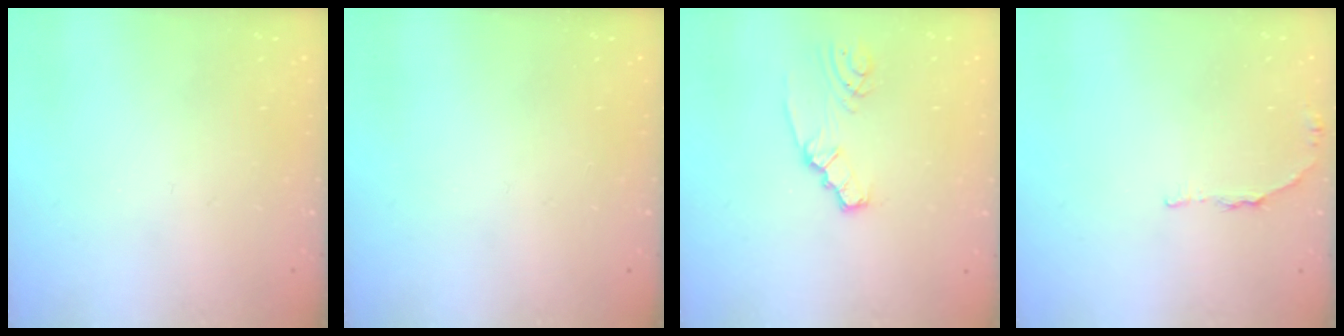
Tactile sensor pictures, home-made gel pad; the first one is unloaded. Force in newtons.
{"total": 0.0}
{"total": 2.0, "press": 2.0, "slide": 0.4}
{"total": 5.3, "press": 4.0, "slide": 3.4}